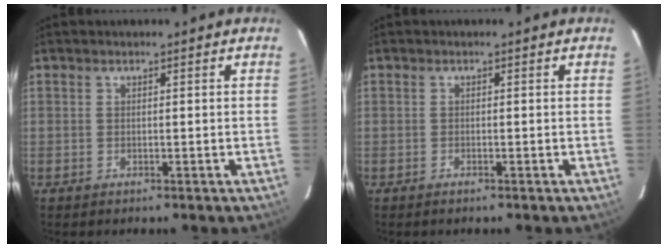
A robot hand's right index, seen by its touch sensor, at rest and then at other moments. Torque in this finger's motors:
{"motor_torque": [0.11, -0.08, 0.04, 0.01]}